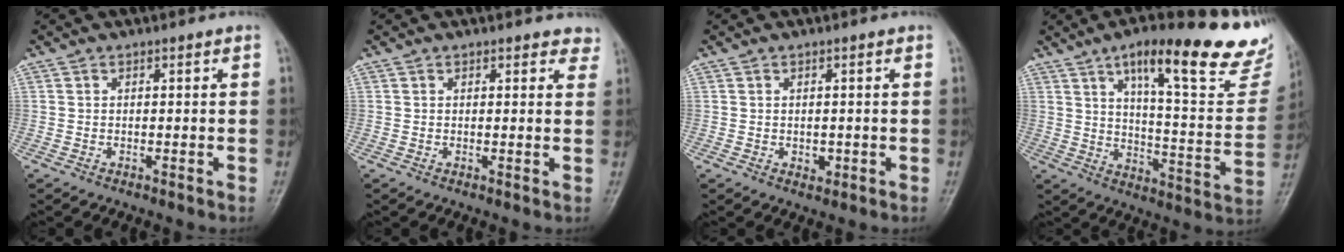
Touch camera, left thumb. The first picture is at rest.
{"total": 2.8, "force": [2.4, 1.4, 0.8], "torque": [0.020, -0.008, 0.014]}
{"total": 1.6, "force": [-0.2, 1.2, 1.0], "torque": [-0.009, -0.001, 0.001]}
{"total": 25.0, "force": [17.5, 5.8, 16.8], "torque": [-0.194, -0.071, 0.242]}